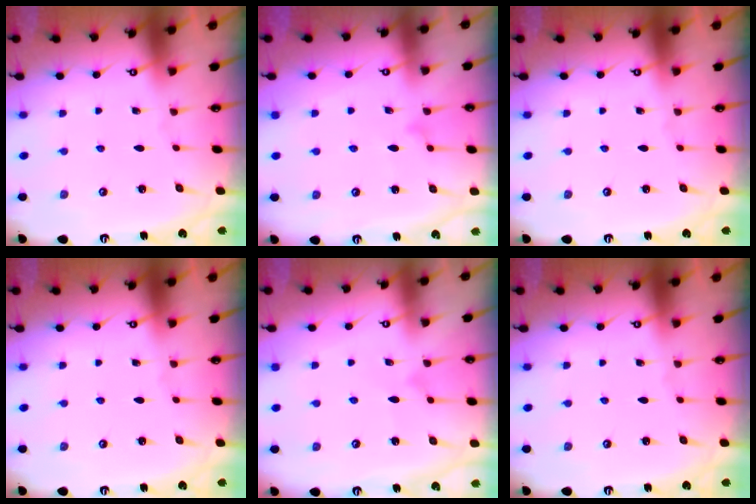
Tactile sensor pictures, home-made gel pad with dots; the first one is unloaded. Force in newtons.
{"total": 9.8, "press": 9.8, "slide": 0.4}
{"total": 0.0}
{"total": 0.0}
{"total": 7.5, "press": 7.5, "slide": 0.2}
{"total": 0.0}